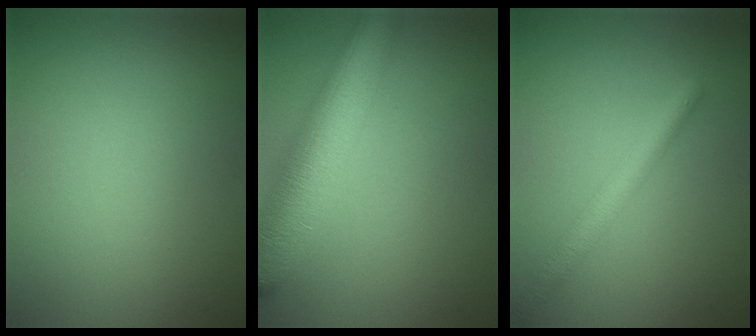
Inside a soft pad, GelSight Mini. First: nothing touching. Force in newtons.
{"total": 8.5, "press": 8.5, "slide": 0.4}
{"total": 2.9, "press": 2.9, "slide": 0.1}